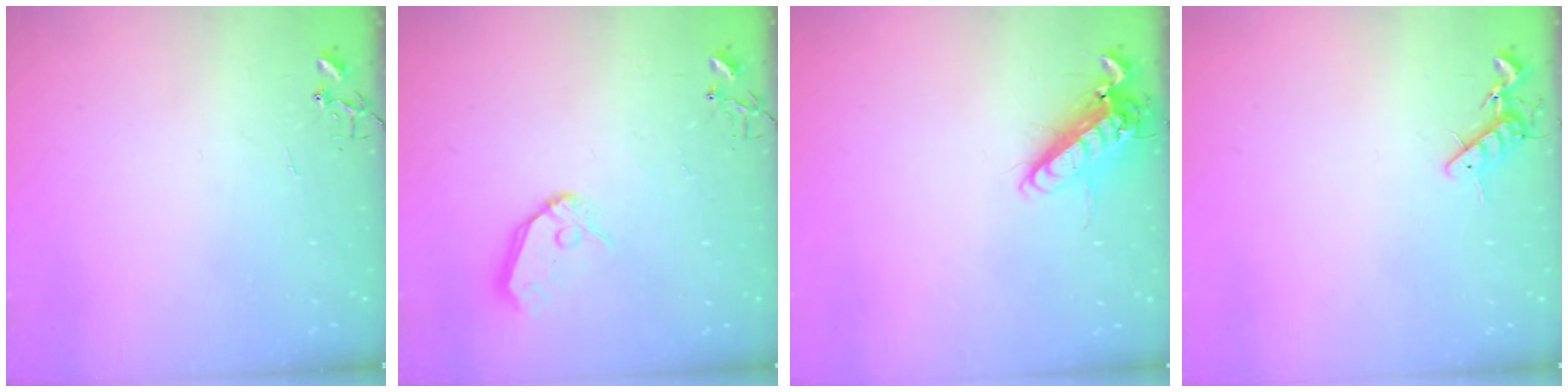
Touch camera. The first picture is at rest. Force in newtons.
{"total": 10.5, "press": 10.5, "slide": 1.3}
{"total": 12.5, "press": 12.3, "slide": 2.1}
{"total": 8.0, "press": 7.9, "slide": 1.4}